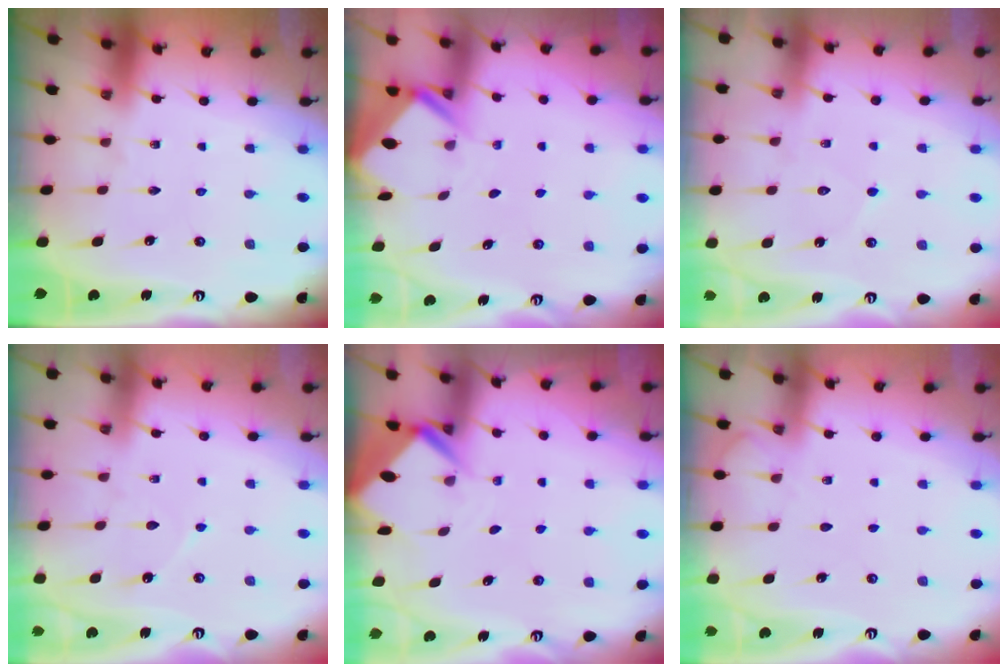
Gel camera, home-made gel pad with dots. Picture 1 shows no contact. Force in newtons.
{"total": 2.4, "press": 2.4, "slide": 0.1}
{"total": 5.1, "press": 5.0, "slide": 0.6}
{"total": 3.8, "press": 3.8, "slide": 0.2}
{"total": 3.6, "press": 3.6, "slide": 0.2}
{"total": 2.3, "press": 2.3, "slide": 0.3}